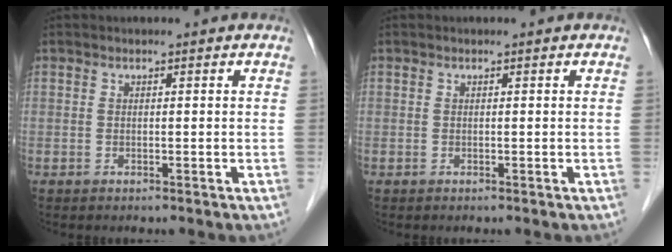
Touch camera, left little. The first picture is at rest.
{"total": 0.0}